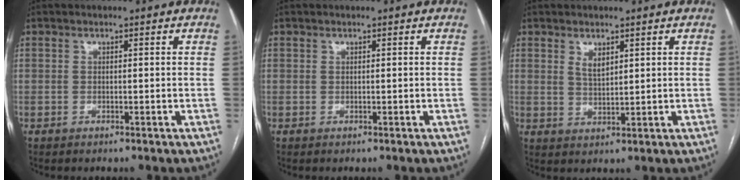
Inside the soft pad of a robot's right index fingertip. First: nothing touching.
{"total": 0.0}
{"total": 2.5, "force": [1.5, 1.0, 1.7], "torque": [-0.034, -0.003, 0.034]}